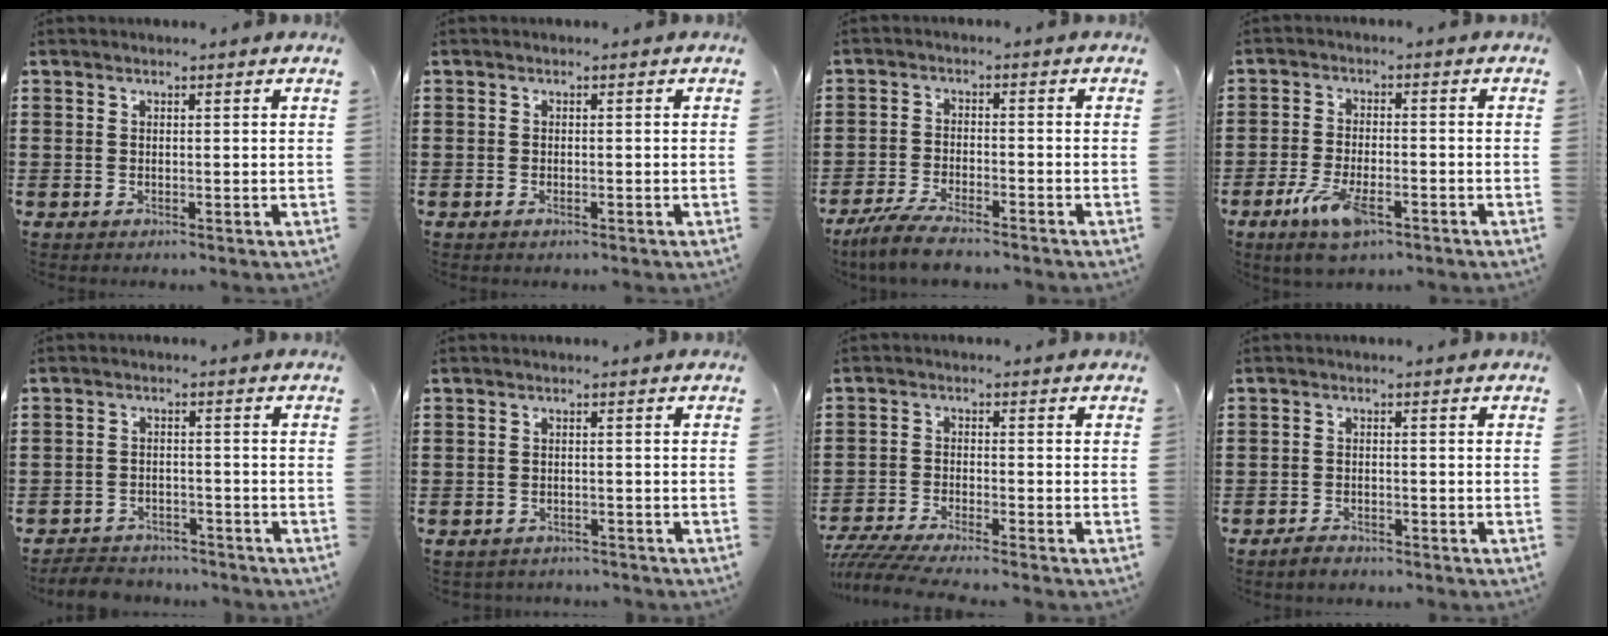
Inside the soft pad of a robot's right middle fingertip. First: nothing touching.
{"total": 0.6, "force": [-0.3, 0.2, 0.5], "torque": [-0.011, -0.004, -0.005]}
{"total": 5.0, "force": [-4.5, 0.5, 2.2], "torque": [-0.058, -0.009, -0.091]}
{"total": 7.2, "force": [-3.7, 2.7, 5.5], "torque": [-0.119, -0.009, -0.067]}
{"total": 3.5, "force": [-3.4, 0.7, -0.1], "torque": [-0.005, 0.000, -0.072]}
{"total": 1.5, "force": [-1.4, 0.2, -0.2], "torque": [-0.003, -0.001, -0.033]}
{"total": 4.4, "force": [-4.2, 0.0, 1.6], "torque": [-0.048, -0.016, -0.086]}
{"total": 1.9, "force": [-1.8, 0.6, 0.3], "torque": [-0.012, 0.001, -0.036]}